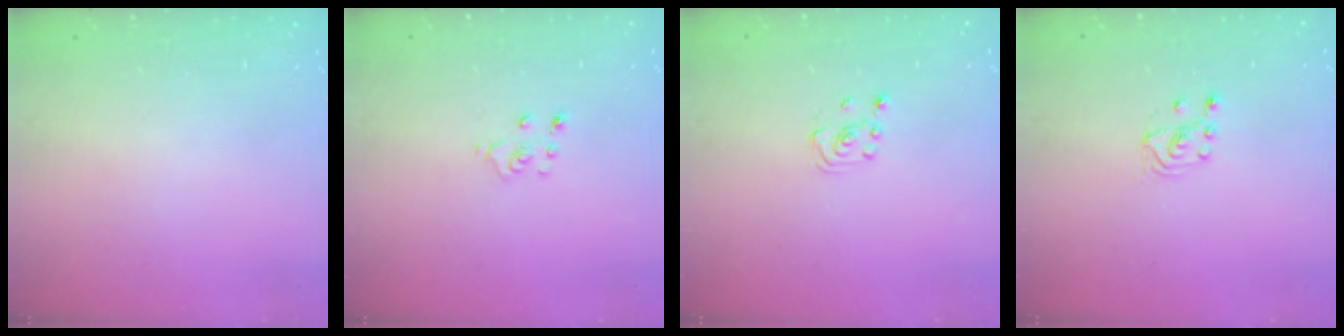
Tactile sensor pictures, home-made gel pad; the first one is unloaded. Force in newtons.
{"total": 3.6, "press": 3.6, "slide": 0.2}
{"total": 1.9, "press": 1.8, "slide": 0.6}
{"total": 2.1, "press": 2.0, "slide": 0.8}